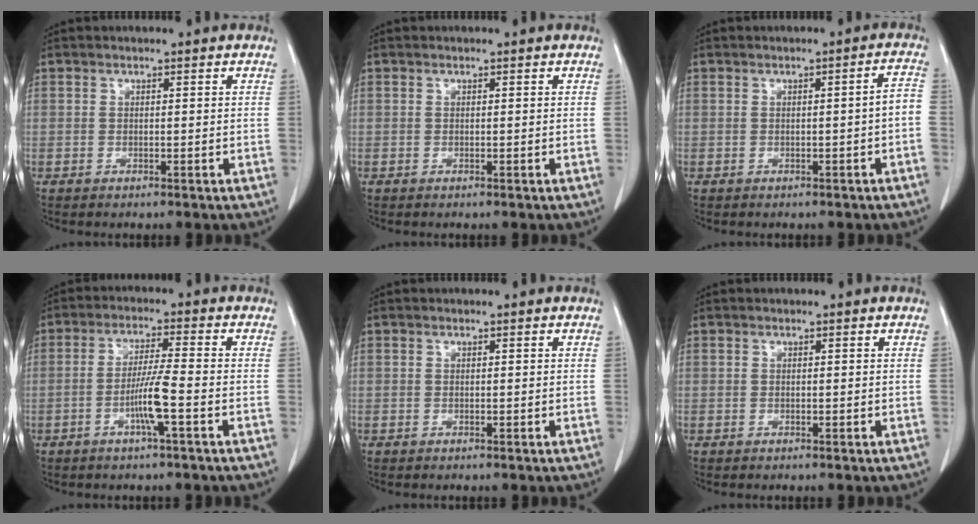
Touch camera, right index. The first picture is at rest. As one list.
[{"total": 0.0}, {"total": 2.7, "force": [-0.9, 0.0, 2.6], "torque": [-0.028, 0.009, -0.013]}, {"total": 5.6, "force": [-2.0, -0.6, 5.3], "torque": [-0.100, -0.001, -0.036]}, {"total": 0.0}, {"total": 0.0}]